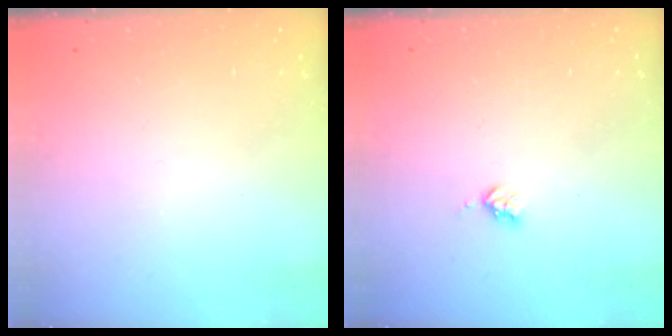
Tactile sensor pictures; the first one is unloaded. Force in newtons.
{"total": 2.7, "press": 2.6, "slide": 0.5}